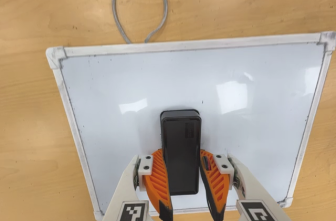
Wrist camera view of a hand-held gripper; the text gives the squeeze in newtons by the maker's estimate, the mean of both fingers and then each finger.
{"total": 11.7, "left": 12.1, "right": 11.3}